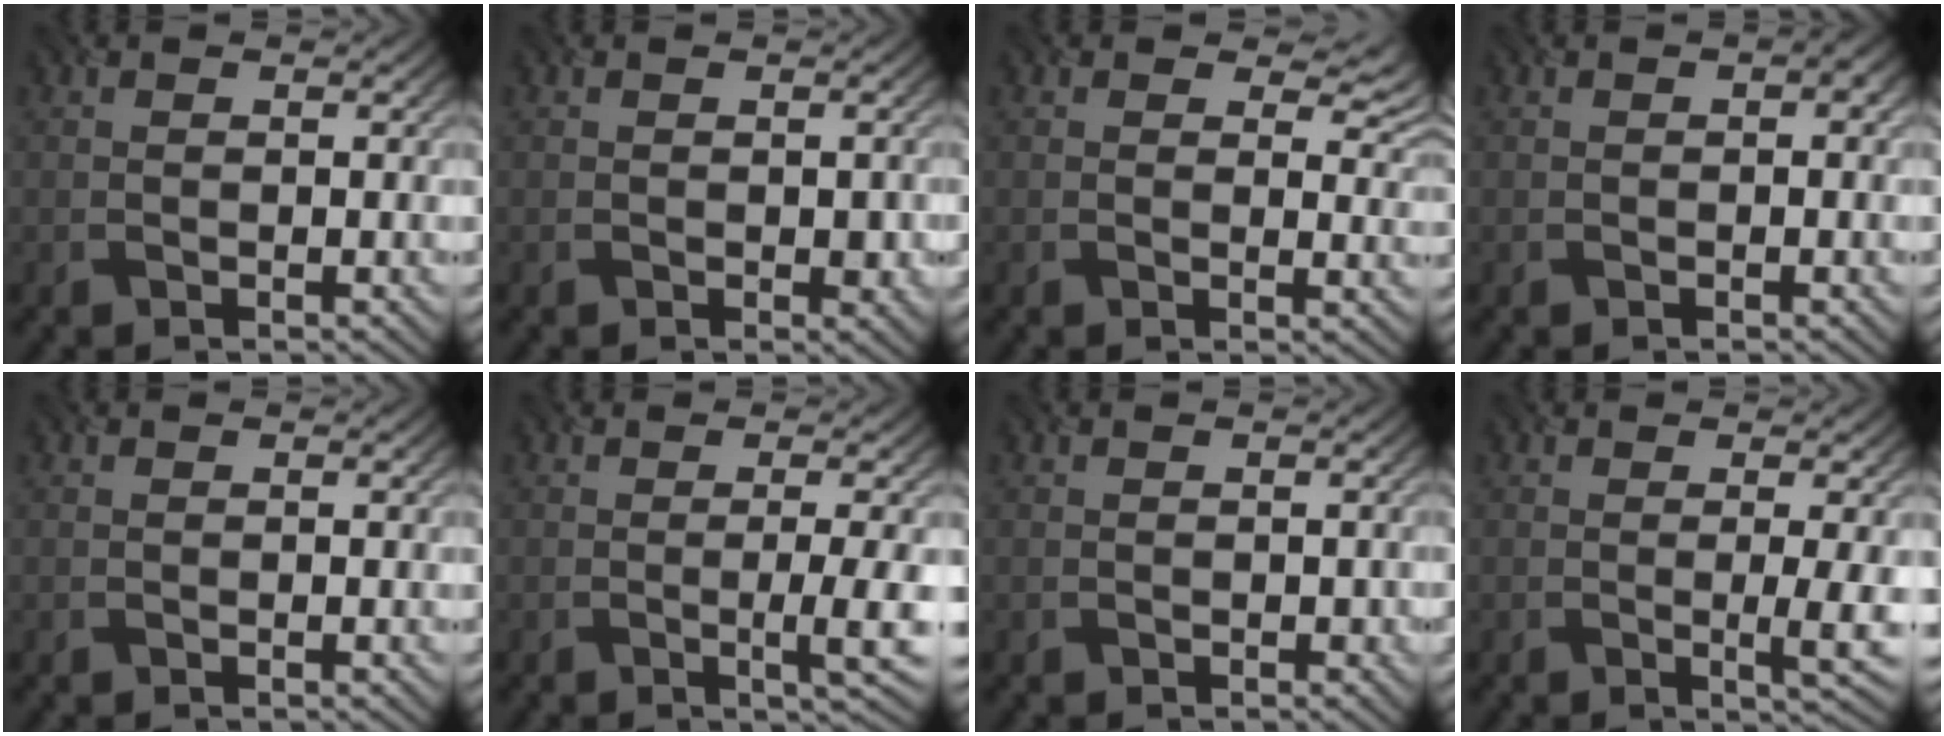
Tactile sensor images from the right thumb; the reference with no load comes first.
{"total": 1.2, "force": [-0.1, 0.9, 0.8], "torque": [-0.012, -0.008, 0.001]}
{"total": 3.7, "force": [2.2, 2.0, 2.2], "torque": [-0.029, -0.008, 0.031]}
{"total": 1.0, "force": [0.0, 0.6, 0.8], "torque": [-0.011, -0.001, 0.000]}
{"total": 0.0}
{"total": 3.5, "force": [-0.3, 0.4, 3.4], "torque": [-0.062, 0.001, -0.007]}
{"total": 0.6, "force": [-0.1, 0.5, 0.1], "torque": [-0.001, -0.007, -0.004]}
{"total": 2.8, "force": [0.0, 0.2, 2.8], "torque": [-0.054, -0.004, -0.002]}